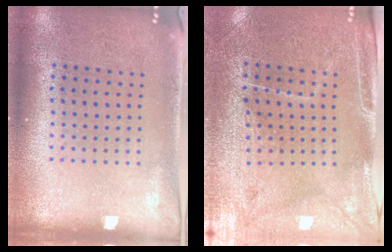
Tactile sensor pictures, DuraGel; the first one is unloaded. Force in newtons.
{"total": 3.3, "press": 3.1, "slide": 1.0}